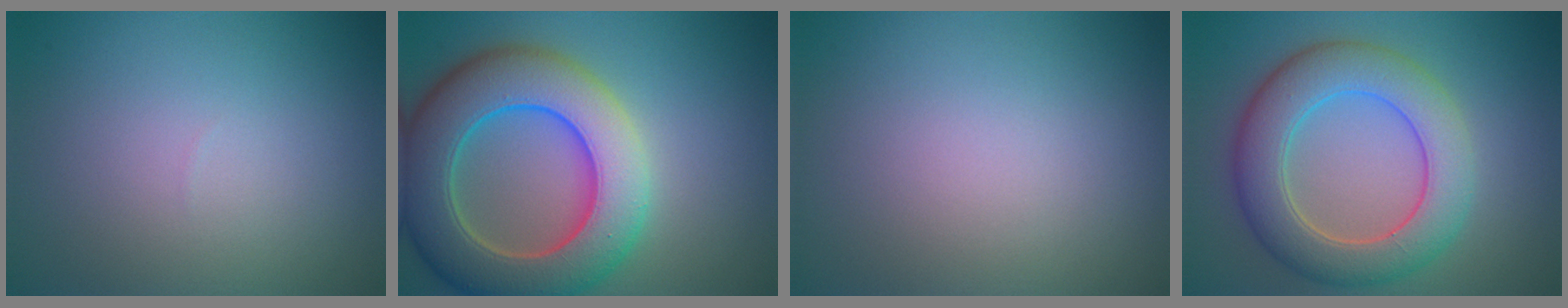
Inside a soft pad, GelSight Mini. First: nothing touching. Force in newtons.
{"total": 10.9, "press": 10.9, "slide": 0.4}
{"total": 0.0}
{"total": 8.3, "press": 8.3, "slide": 0.1}